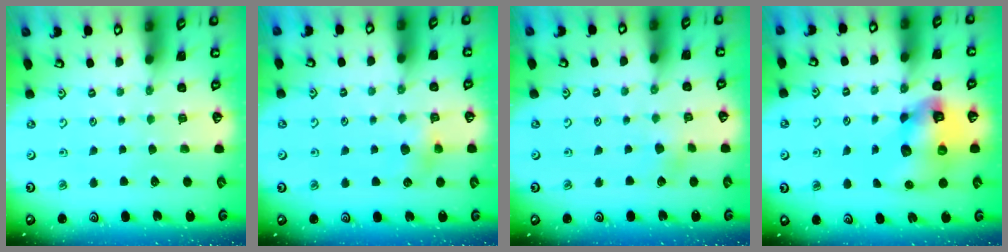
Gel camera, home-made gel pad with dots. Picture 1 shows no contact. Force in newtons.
{"total": 4.7, "press": 4.6, "slide": 0.5}
{"total": 1.8, "press": 1.8, "slide": 0.2}
{"total": 13.1, "press": 13.0, "slide": 2.0}